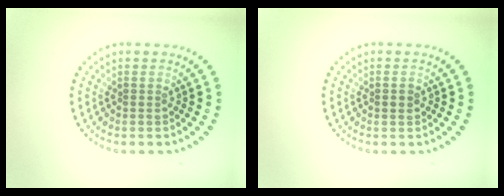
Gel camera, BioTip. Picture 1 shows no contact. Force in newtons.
{"total": 1.0, "press": 1.0, "slide": 0.0}